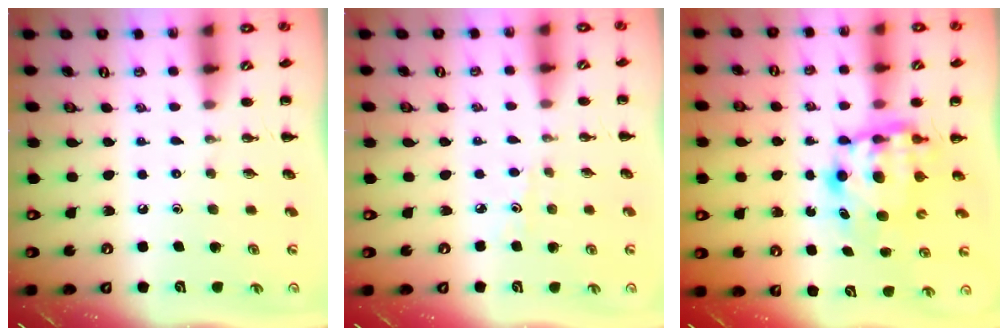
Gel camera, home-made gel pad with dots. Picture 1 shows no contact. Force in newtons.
{"total": 2.6, "press": 2.3, "slide": 1.1}
{"total": 6.8, "press": 6.8, "slide": 1.0}